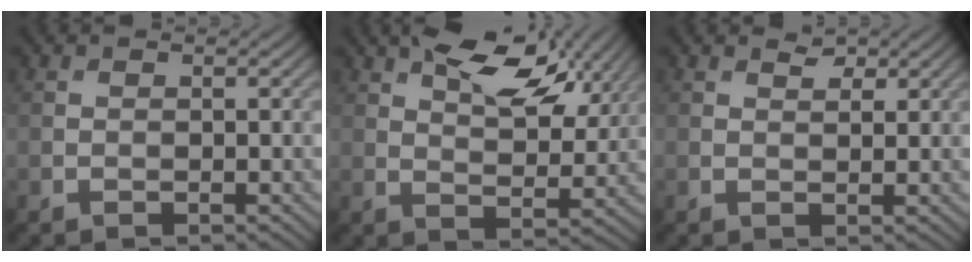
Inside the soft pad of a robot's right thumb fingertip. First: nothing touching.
{"total": 11.3, "force": [6.1, 5.0, 8.0], "torque": [-0.136, 0.007, 0.106]}
{"total": 1.4, "force": [1.1, 0.6, 0.6], "torque": [-0.011, -0.003, 0.021]}